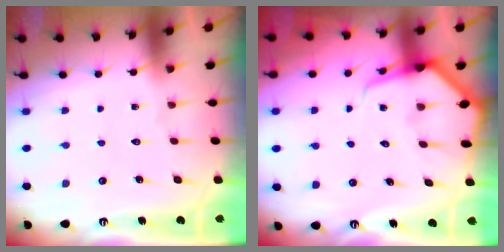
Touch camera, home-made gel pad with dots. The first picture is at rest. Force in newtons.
{"total": 5.6, "press": 5.5, "slide": 0.7}